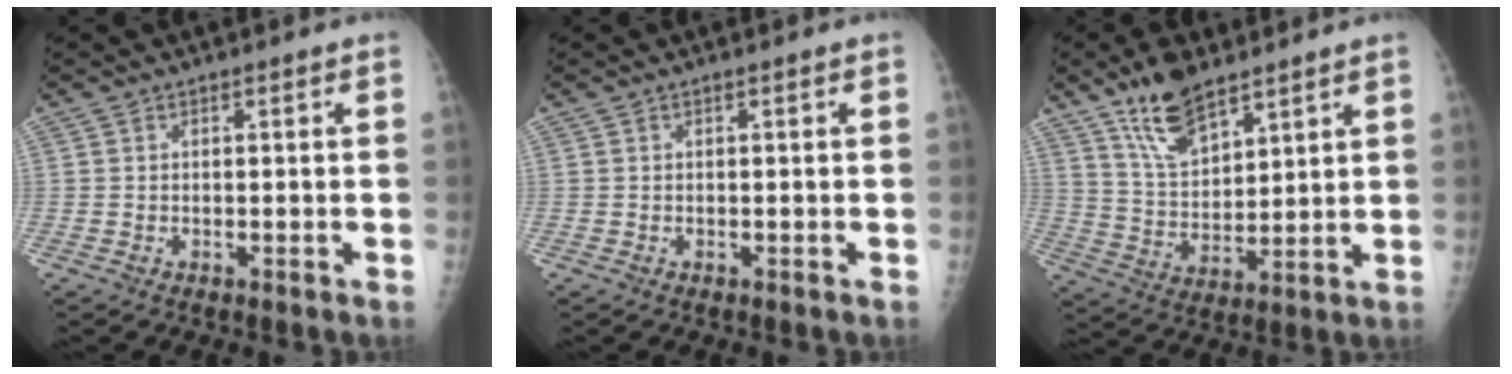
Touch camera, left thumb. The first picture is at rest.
{"total": 0.0}
{"total": 11.2, "force": [8.0, 4.7, 6.4], "torque": [-0.097, -0.045, 0.159]}